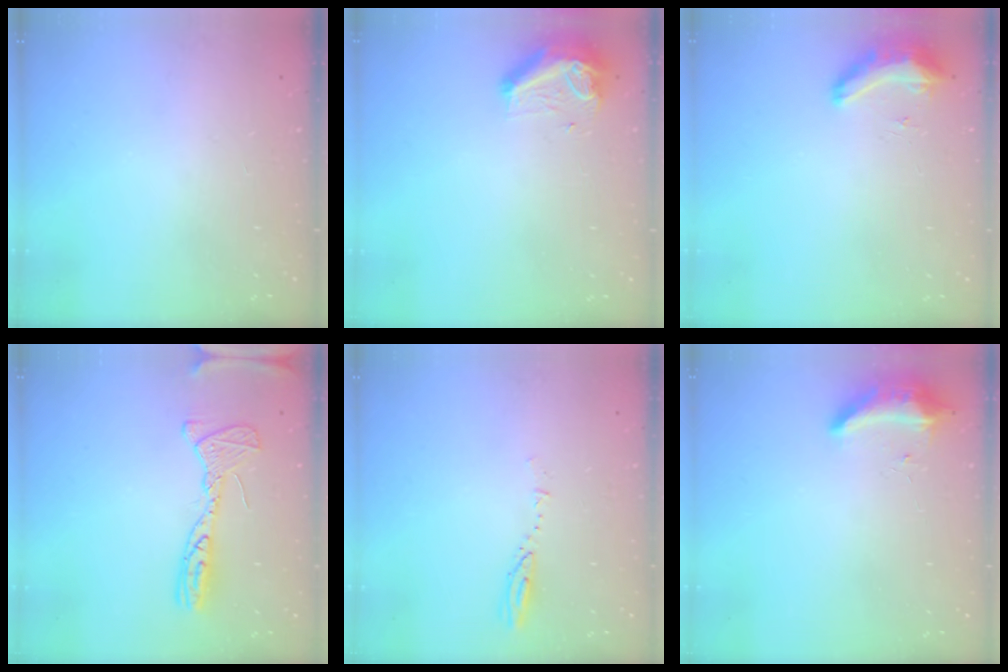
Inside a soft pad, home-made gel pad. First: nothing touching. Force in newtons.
{"total": 8.8, "press": 8.6, "slide": 1.7}
{"total": 8.6, "press": 8.4, "slide": 1.5}
{"total": 13.2, "press": 13.2, "slide": 1.3}
{"total": 3.2, "press": 3.2, "slide": 0.3}
{"total": 8.3, "press": 8.3, "slide": 0.4}